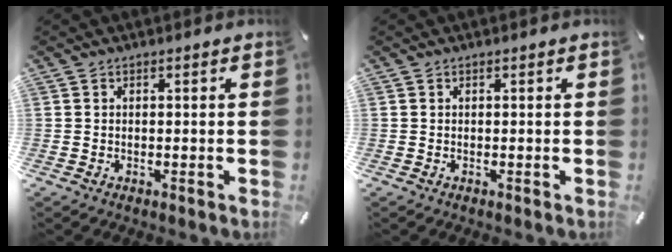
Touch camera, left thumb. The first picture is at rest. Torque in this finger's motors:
{"motor_torque": [-0.34, -0.27, -0.02, 0.09, 0.00]}